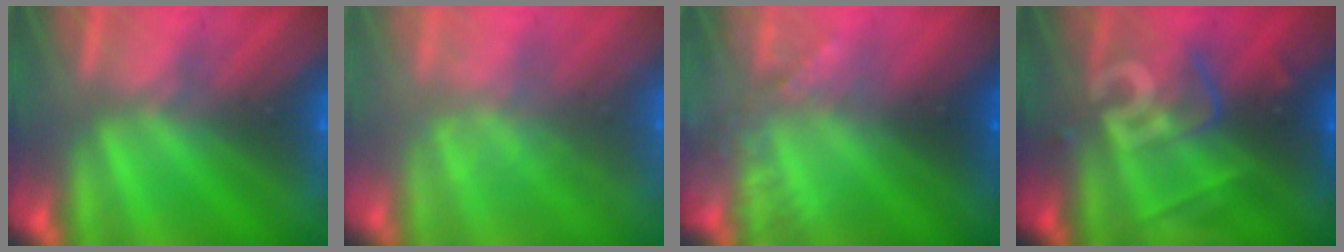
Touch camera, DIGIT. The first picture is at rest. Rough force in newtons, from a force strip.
{"total": 1.7}
{"total": 2.1}
{"total": 2.5}